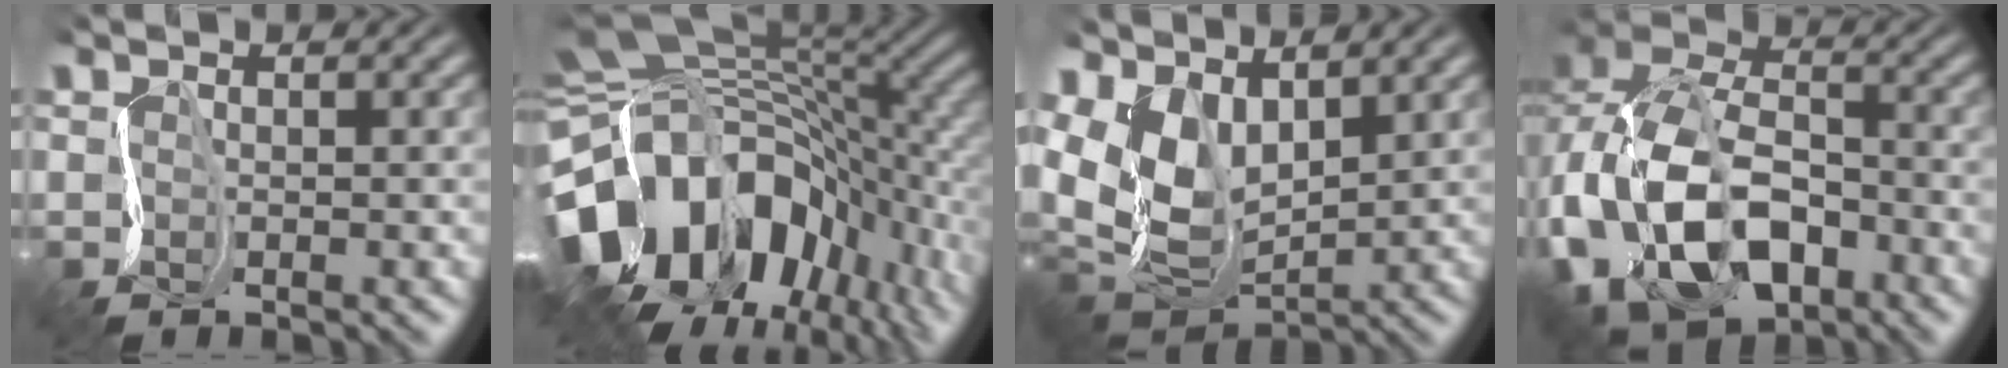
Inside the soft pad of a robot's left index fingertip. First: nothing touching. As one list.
[{"total": 15.9, "force": [-7.4, 10.3, 9.6], "torque": [-0.198, -0.010, -0.125]}, {"total": 6.9, "force": [2.2, 4.7, 4.6], "torque": [-0.112, -0.007, 0.042]}, {"total": 11.4, "force": [-4.4, 7.8, 7.0], "torque": [-0.163, -0.010, -0.088]}]